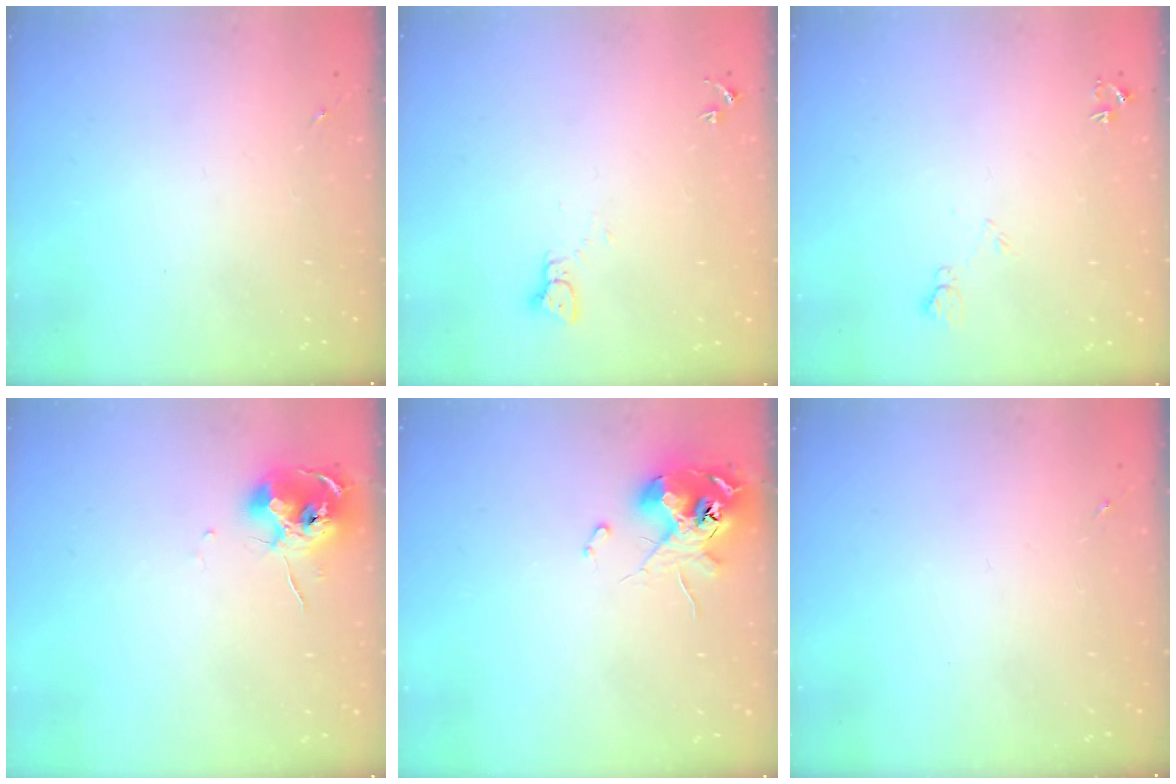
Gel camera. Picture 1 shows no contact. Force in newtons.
{"total": 2.2, "press": 2.2, "slide": 0.2}
{"total": 6.2, "press": 6.1, "slide": 1.2}
{"total": 10.5, "press": 10.4, "slide": 1.0}
{"total": 11.9, "press": 11.8, "slide": 1.2}
{"total": 0.0}